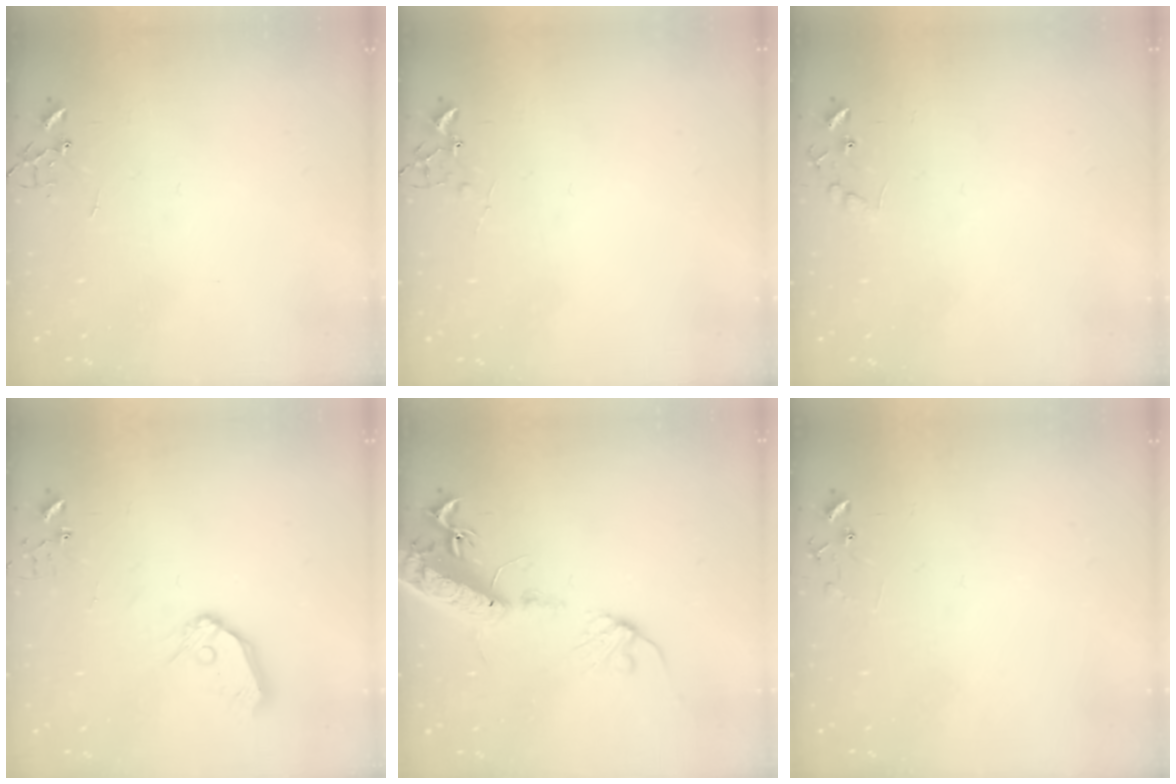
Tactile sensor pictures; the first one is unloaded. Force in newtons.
{"total": 5.4, "press": 5.3, "slide": 0.8}
{"total": 8.9, "press": 8.9, "slide": 0.5}
{"total": 9.9, "press": 9.8, "slide": 1.3}
{"total": 16.6, "press": 16.2, "slide": 3.8}
{"total": 6.4, "press": 6.4, "slide": 0.4}